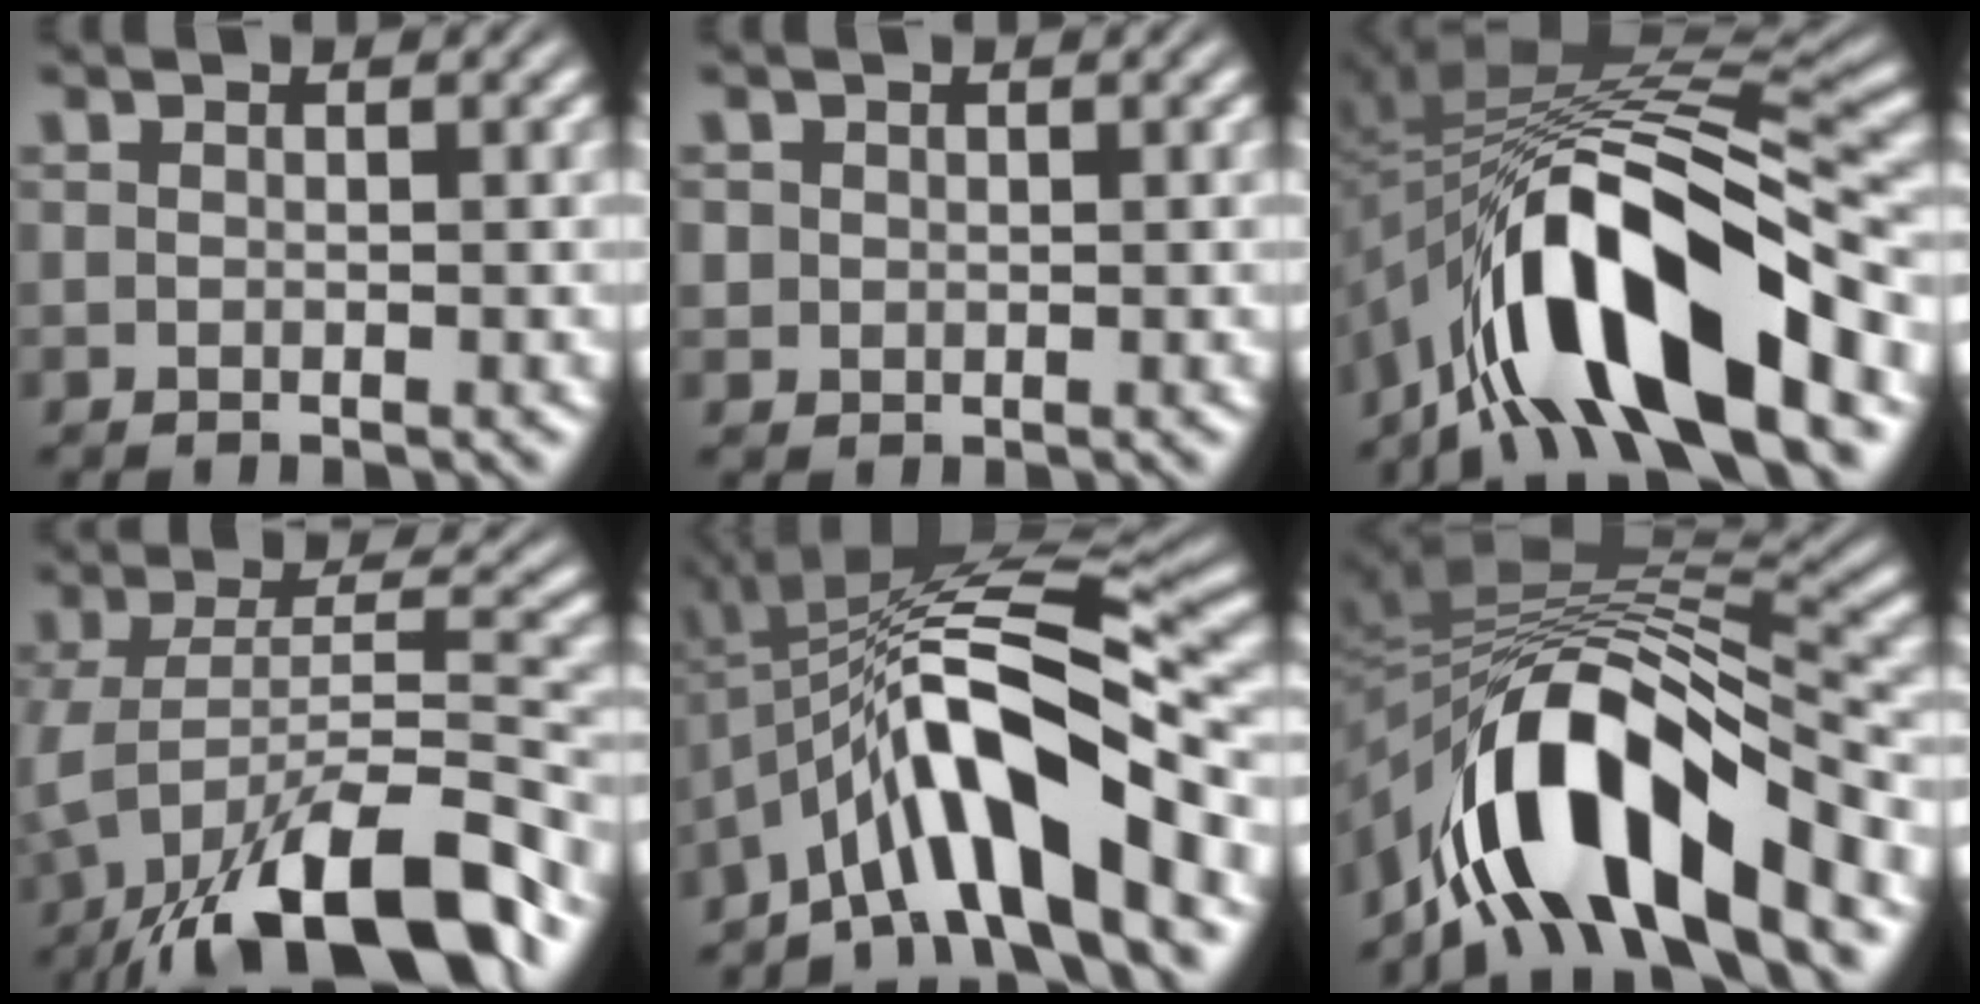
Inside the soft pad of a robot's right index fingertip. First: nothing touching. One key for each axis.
{"total": 1.4, "fx": 0.8, "fy": 1.2, "fz": -0.1, "tx": -0.008, "ty": -0.008, "tz": 0.015}
{"total": 15.2, "fx": -3.4, "fy": 7.6, "fz": 12.7, "tx": -0.228, "ty": -0.012, "tz": -0.046}
{"total": 10.4, "fx": -4.8, "fy": 4.4, "fz": 8.0, "tx": -0.147, "ty": -0.035, "tz": -0.053}
{"total": 12.2, "fx": -0.8, "fy": 6.1, "fz": 10.6, "tx": -0.180, "ty": 0.006, "tz": -0.008}
{"total": 13.8, "fx": -3.9, "fy": 7.0, "fz": 11.2, "tx": -0.200, "ty": -0.016, "tz": -0.058}